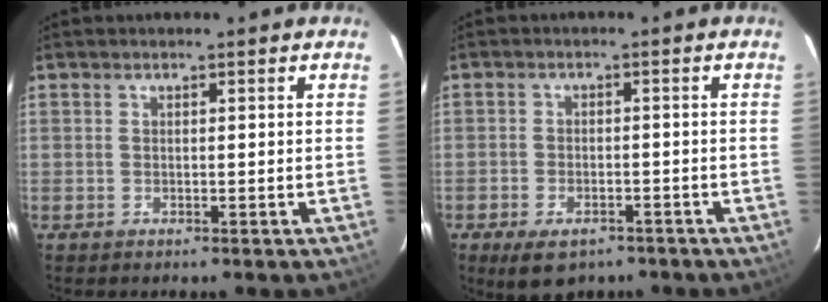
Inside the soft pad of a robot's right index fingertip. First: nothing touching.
{"total": 7.5, "force": [-5.1, 3.9, 3.8], "torque": [-0.082, -0.009, -0.072]}